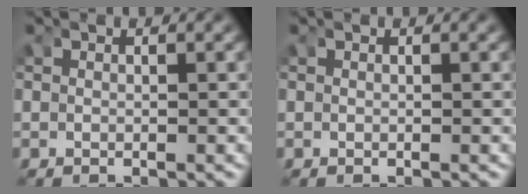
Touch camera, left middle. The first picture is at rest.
{"total": 0.0}